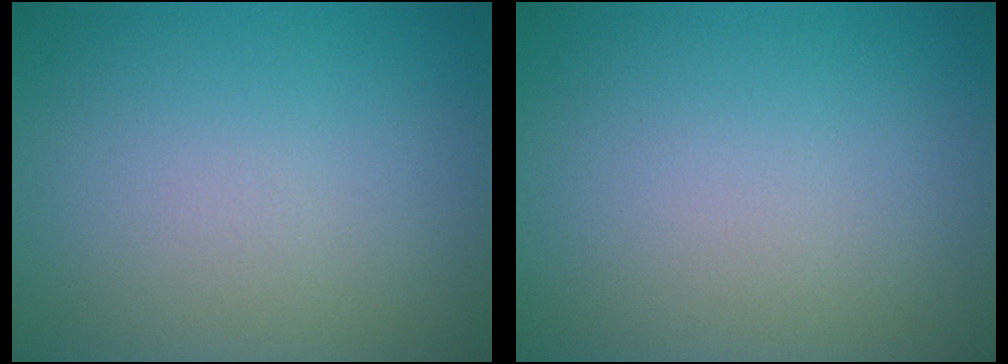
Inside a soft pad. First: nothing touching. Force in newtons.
{"total": 0.0}